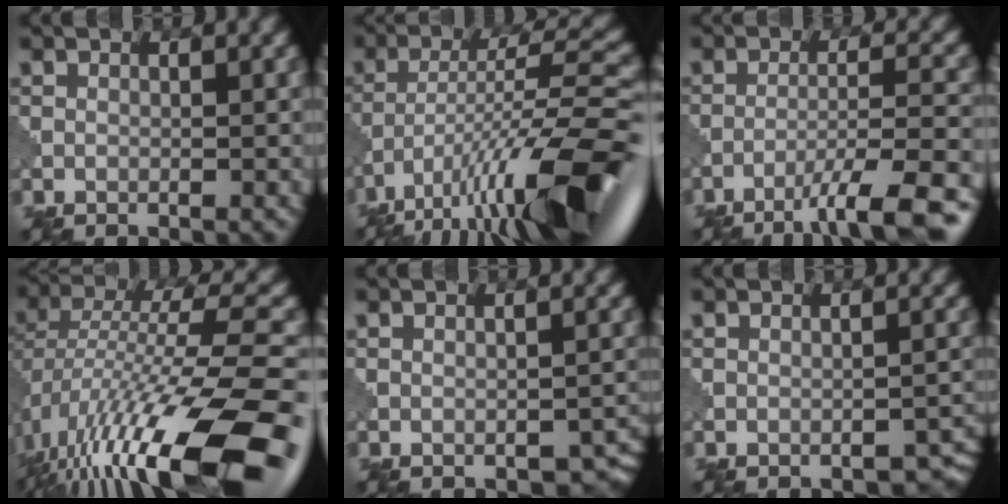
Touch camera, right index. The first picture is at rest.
{"total": 14.2, "force": [-8.3, 3.2, 11.1], "torque": [-0.188, 0.006, -0.140]}
{"total": 8.4, "force": [-5.6, 1.1, 6.2], "torque": [-0.090, 0.012, -0.083]}
{"total": 16.6, "force": [-7.7, 4.7, 14.0], "torque": [-0.247, 0.019, -0.136]}
{"total": 2.6, "force": [-1.4, 1.5, 1.6], "torque": [-0.016, -0.010, -0.009]}
{"total": 2.2, "force": [-1.5, 1.0, 1.1], "torque": [-0.012, -0.002, -0.015]}